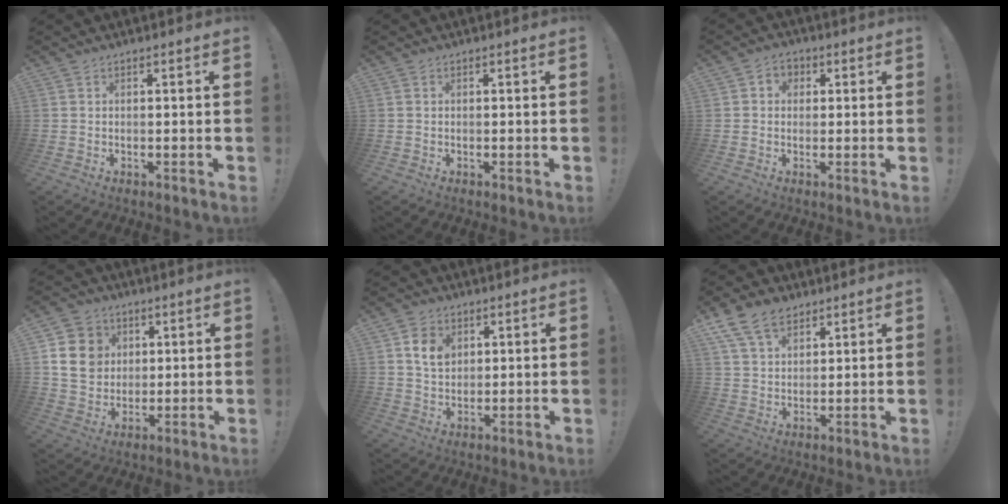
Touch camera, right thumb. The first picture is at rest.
{"total": 0.0}
{"total": 3.8, "force": [0.6, 3.4, 1.5], "torque": [-0.018, 0.001, 0.010]}
{"total": 13.3, "force": [3.5, 11.6, 5.4], "torque": [-0.072, -0.011, 0.076]}
{"total": 7.6, "force": [3.0, 5.8, 3.9], "torque": [-0.060, -0.004, 0.057]}
{"total": 11.6, "force": [7.2, 7.4, 5.3], "torque": [-0.096, -0.030, 0.141]}